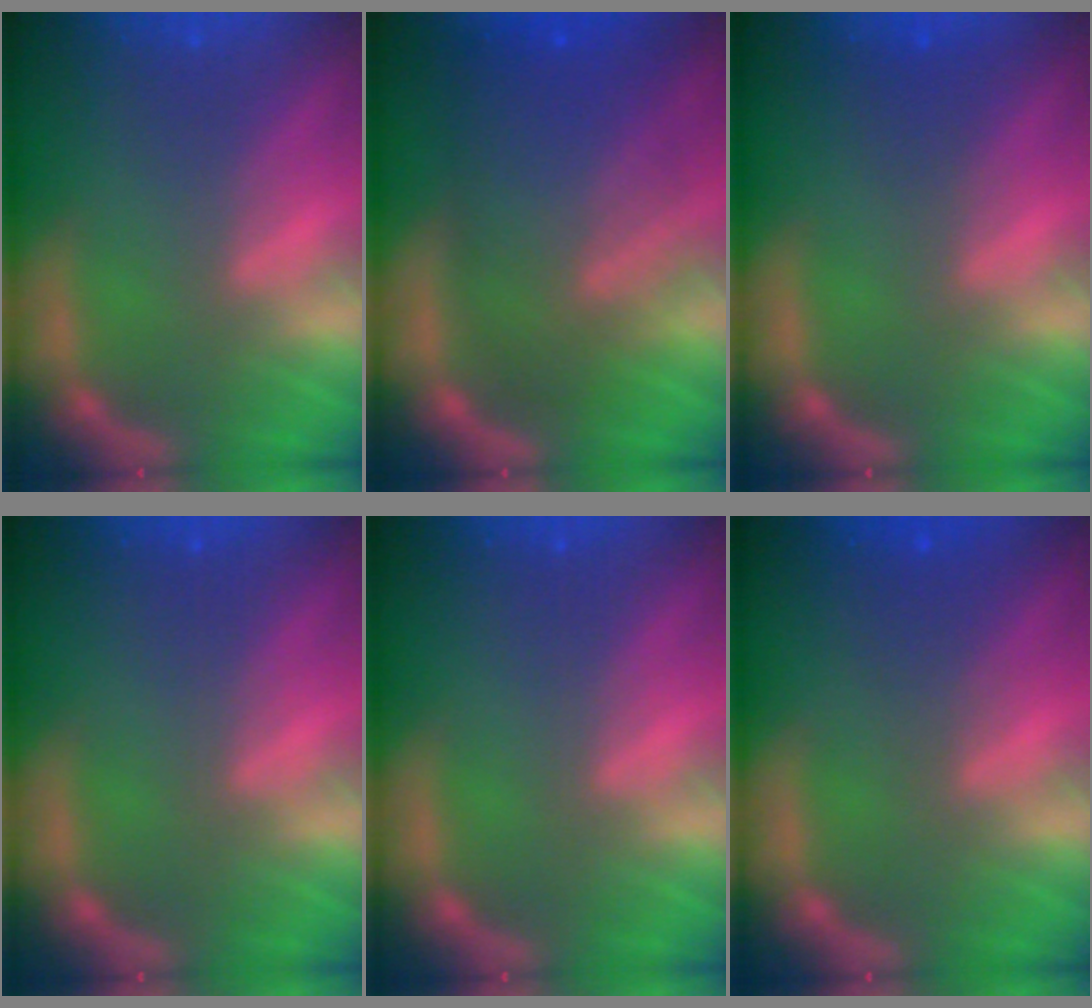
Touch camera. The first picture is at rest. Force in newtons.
{"total": 9.1}
{"total": 1.0}
{"total": 0.0}
{"total": 0.0}
{"total": 1.9}